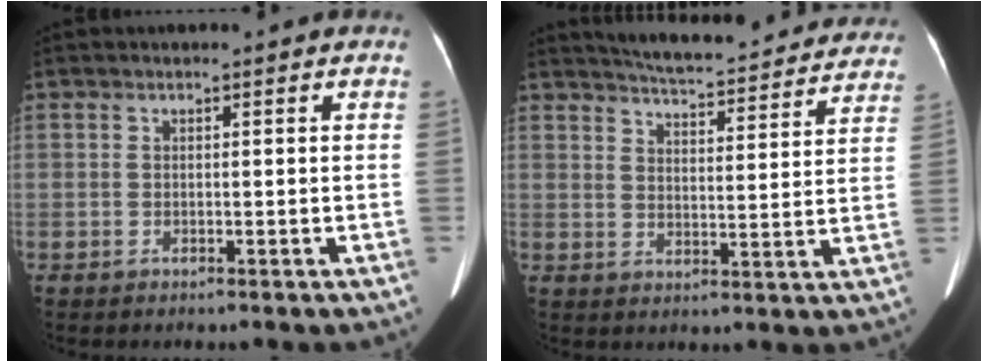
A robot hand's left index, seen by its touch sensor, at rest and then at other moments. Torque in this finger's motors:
{"motor_torque": [0.24, -1.48, 0.00, 0.01]}